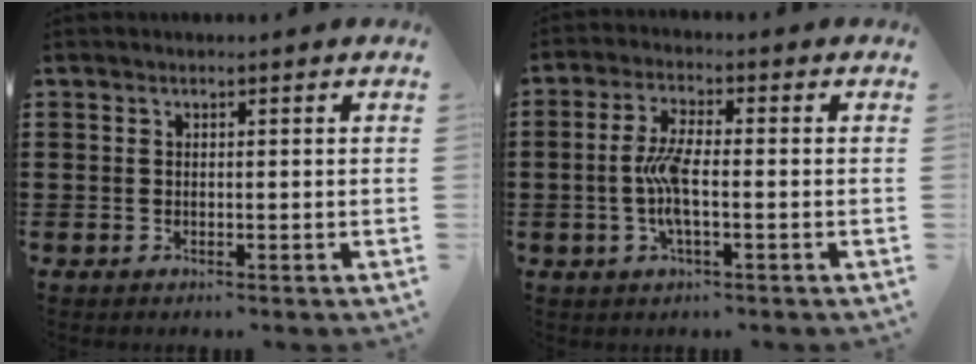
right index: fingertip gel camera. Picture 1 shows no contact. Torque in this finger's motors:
{"motor_torque": [1.50, -0.43, 0.48, 0.21]}